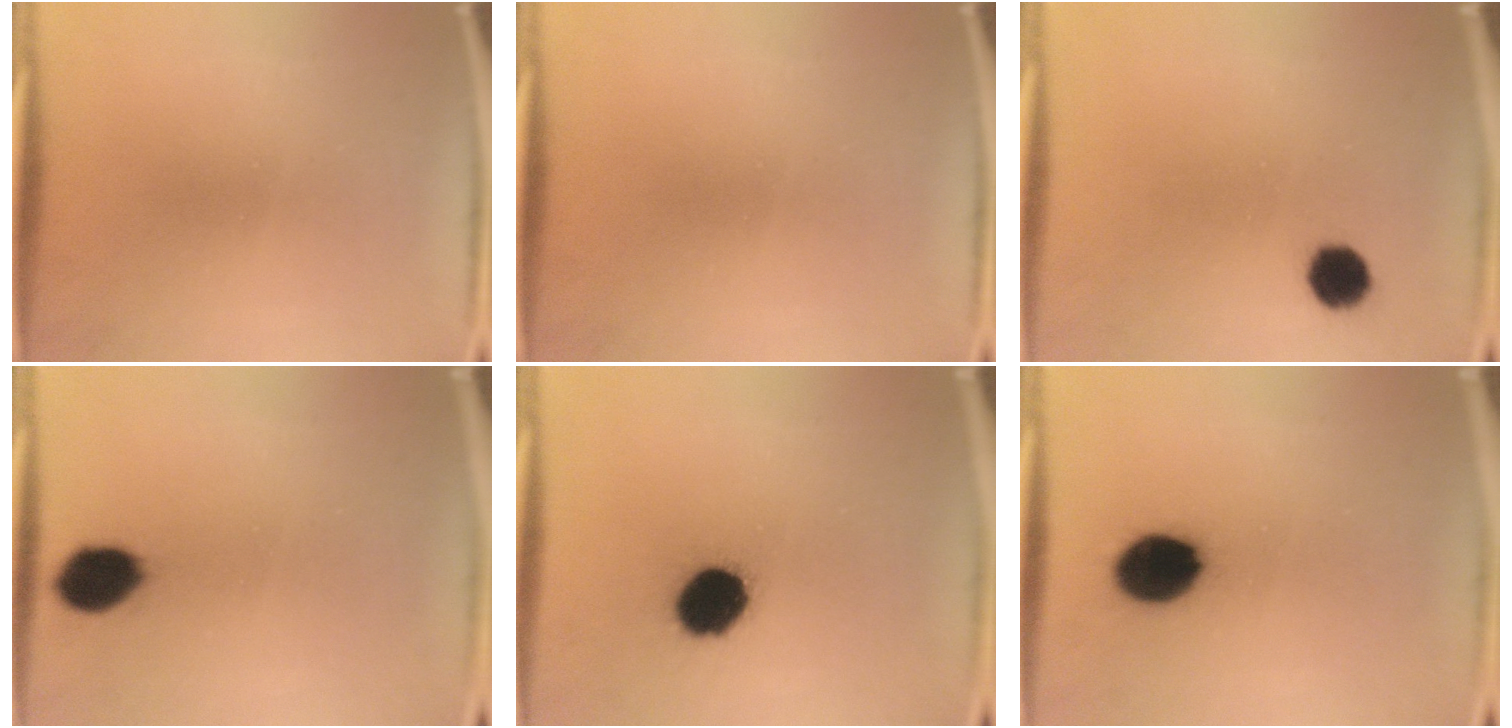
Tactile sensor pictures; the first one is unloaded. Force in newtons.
{"total": 0.0}
{"total": 5.4}
{"total": 7.5}
{"total": 10.8}
{"total": 10.8}